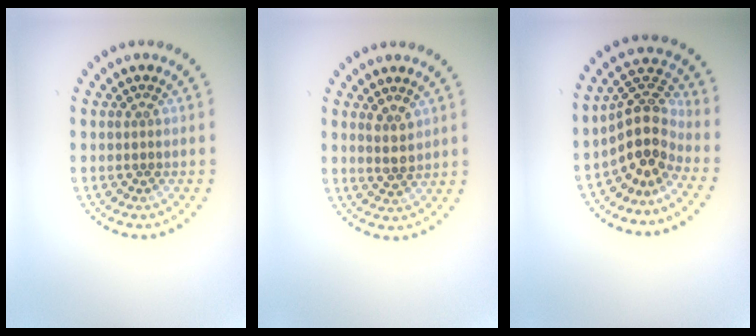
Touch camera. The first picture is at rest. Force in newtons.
{"total": 1.8, "press": 1.7, "slide": 0.4}
{"total": 4.3, "press": 3.3, "slide": 2.8}